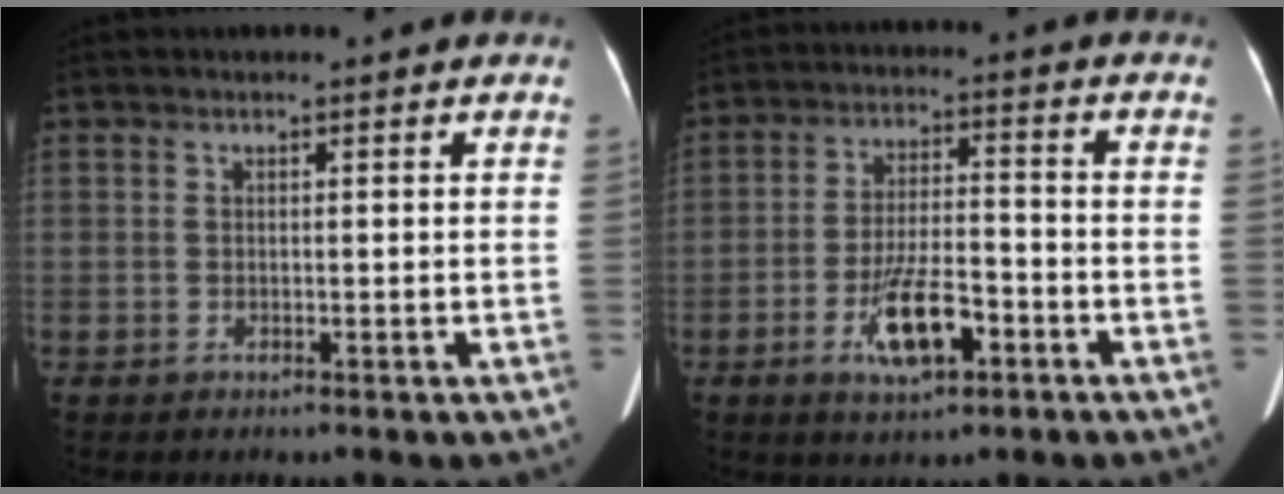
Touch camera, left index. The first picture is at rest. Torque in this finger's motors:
{"motor_torque": [1.29, 0.85, 0.24, 0.10]}